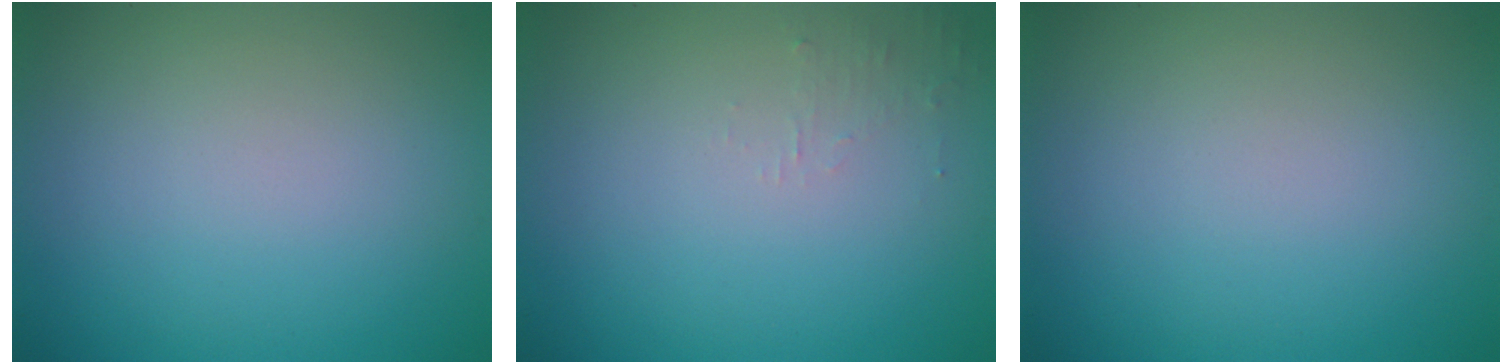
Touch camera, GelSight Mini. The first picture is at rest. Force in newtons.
{"total": 0.9, "press": 0.9, "slide": 0.1}
{"total": 0.0}